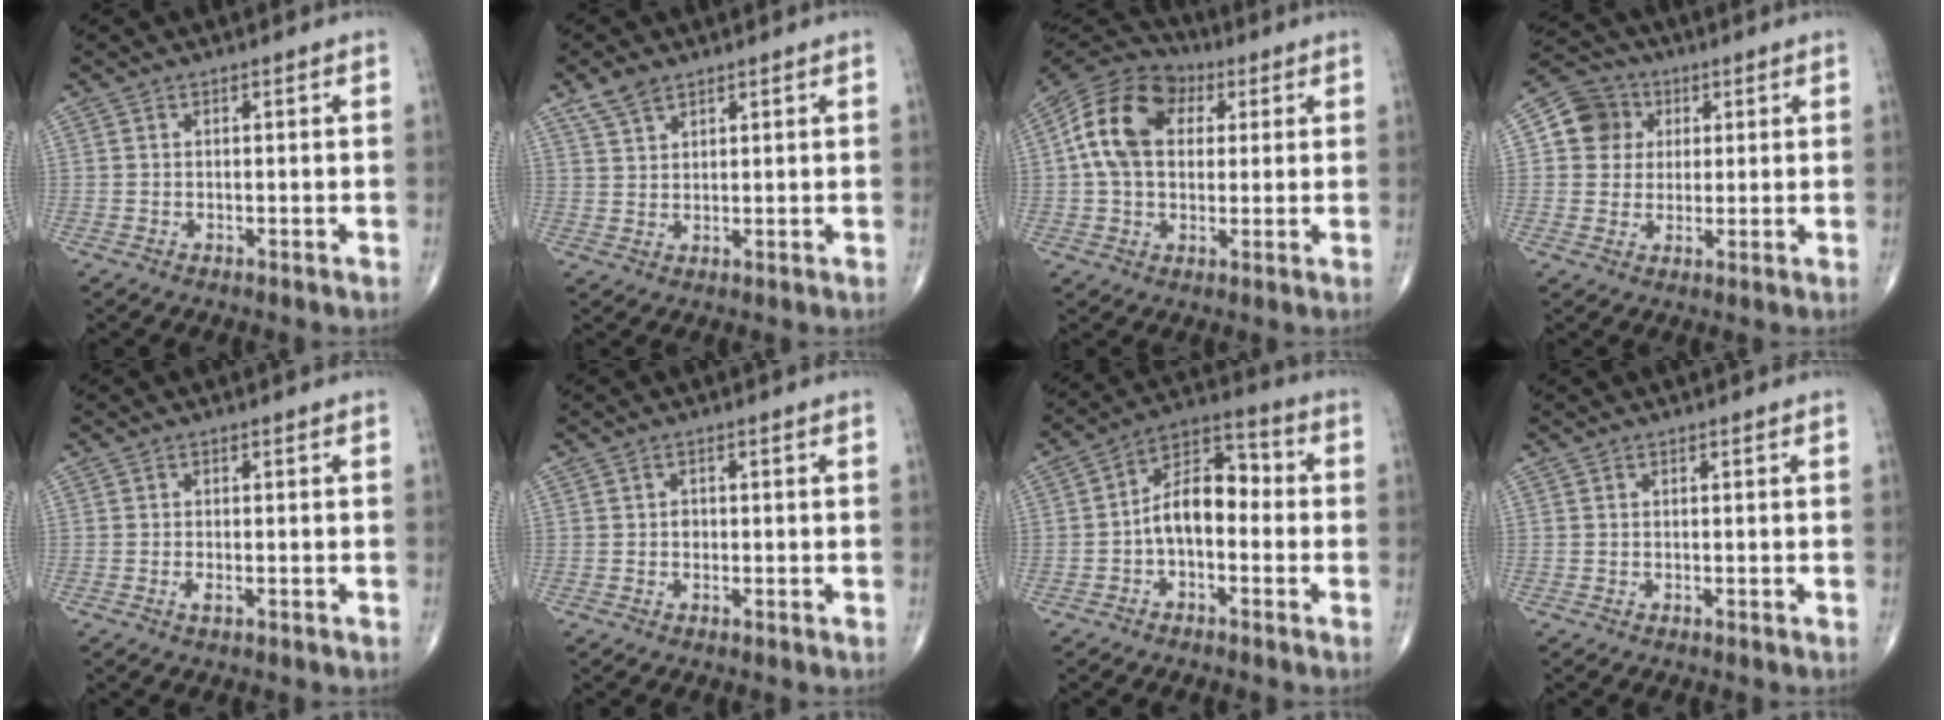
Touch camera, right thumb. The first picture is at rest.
{"total": 4.1, "force": [2.9, 2.1, 2.0], "torque": [-0.033, -0.007, 0.062]}
{"total": 15.0, "force": [3.1, 10.4, 10.3], "torque": [-0.178, 0.019, 0.045]}
{"total": 8.1, "force": [1.9, 7.6, 2.2], "torque": [-0.012, 0.003, 0.024]}
{"total": 1.3, "force": [-0.5, 0.4, 1.1], "torque": [-0.022, -0.002, -0.010]}
{"total": 1.2, "force": [0.0, 1.0, 0.6], "torque": [-0.007, 0.002, -0.001]}
{"total": 10.2, "force": [-1.4, 6.1, 8.1], "torque": [-0.112, 0.042, -0.038]}
{"total": 0.0}